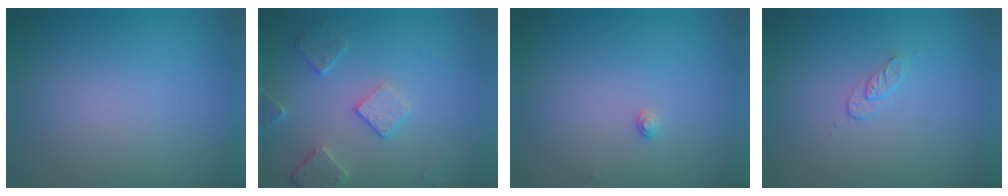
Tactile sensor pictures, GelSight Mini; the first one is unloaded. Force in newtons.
{"total": 2.9, "press": 2.9, "slide": 0.1}
{"total": 0.8, "press": 0.8, "slide": 0.0}
{"total": 1.2, "press": 0.6, "slide": 1.0}